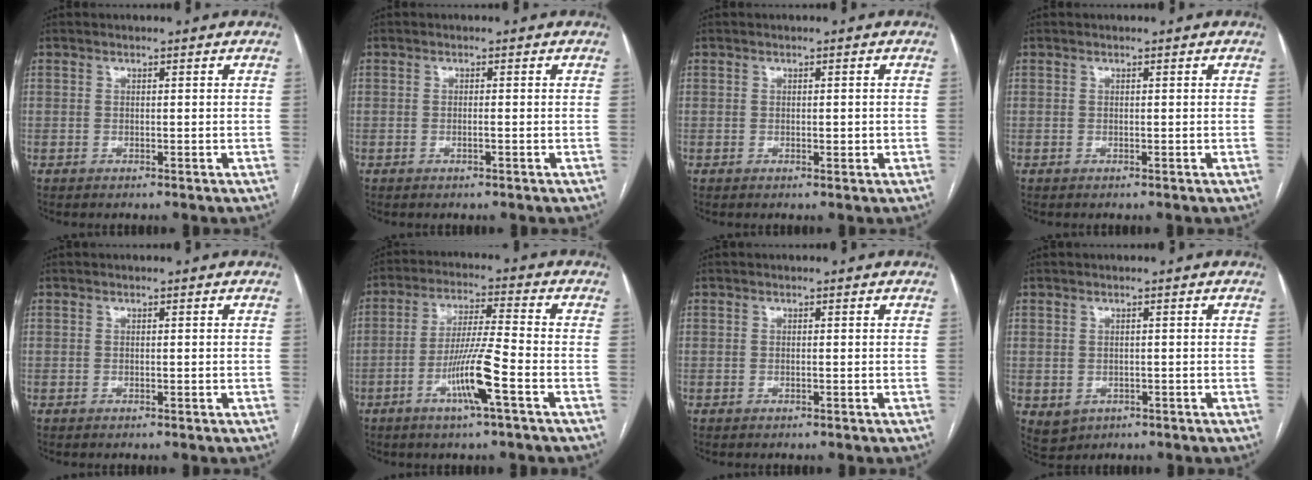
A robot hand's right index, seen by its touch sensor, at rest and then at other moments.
{"total": 0.7, "force": [-0.3, -0.1, 0.6], "torque": [-0.012, 0.001, -0.003]}
{"total": 0.9, "force": [-0.2, 0.3, 0.8], "torque": [-0.012, 0.000, 0.000]}
{"total": 0.0}
{"total": 0.0}
{"total": 9.4, "force": [-4.0, -0.5, 8.5], "torque": [-0.163, -0.005, -0.076]}
{"total": 0.0}
{"total": 3.1, "force": [-0.7, 2.8, 1.1], "torque": [-0.020, -0.002, 0.007]}